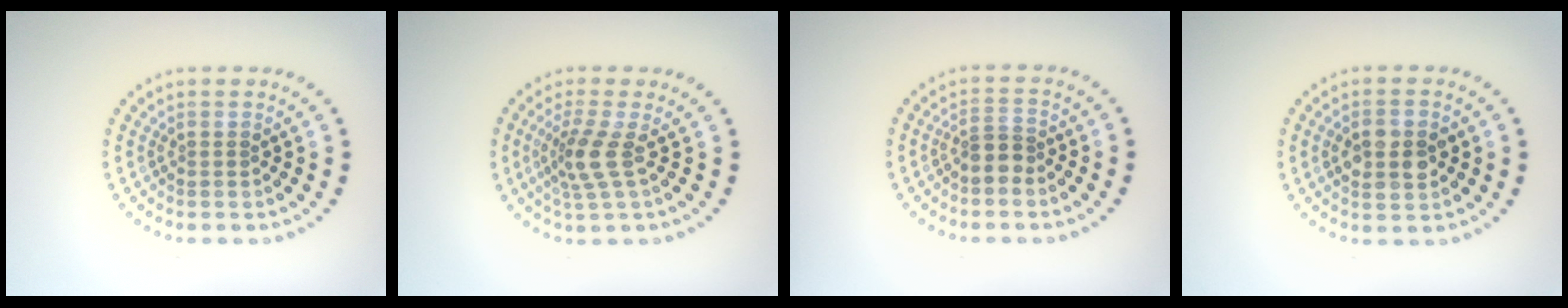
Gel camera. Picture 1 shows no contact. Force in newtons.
{"total": 2.8, "press": 2.1, "slide": 1.9}
{"total": 2.1, "press": 1.7, "slide": 1.2}
{"total": 4.1, "press": 4.1, "slide": 0.1}